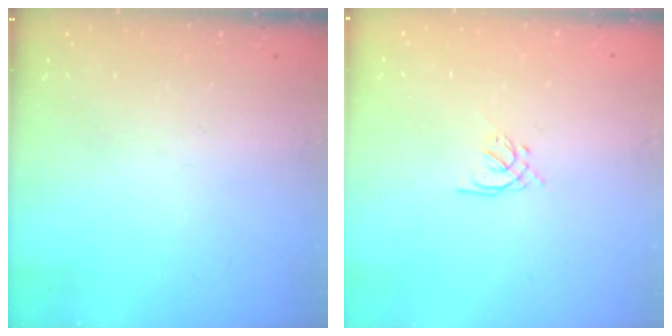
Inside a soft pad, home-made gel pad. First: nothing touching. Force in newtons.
{"total": 1.2, "press": 1.1, "slide": 0.5}